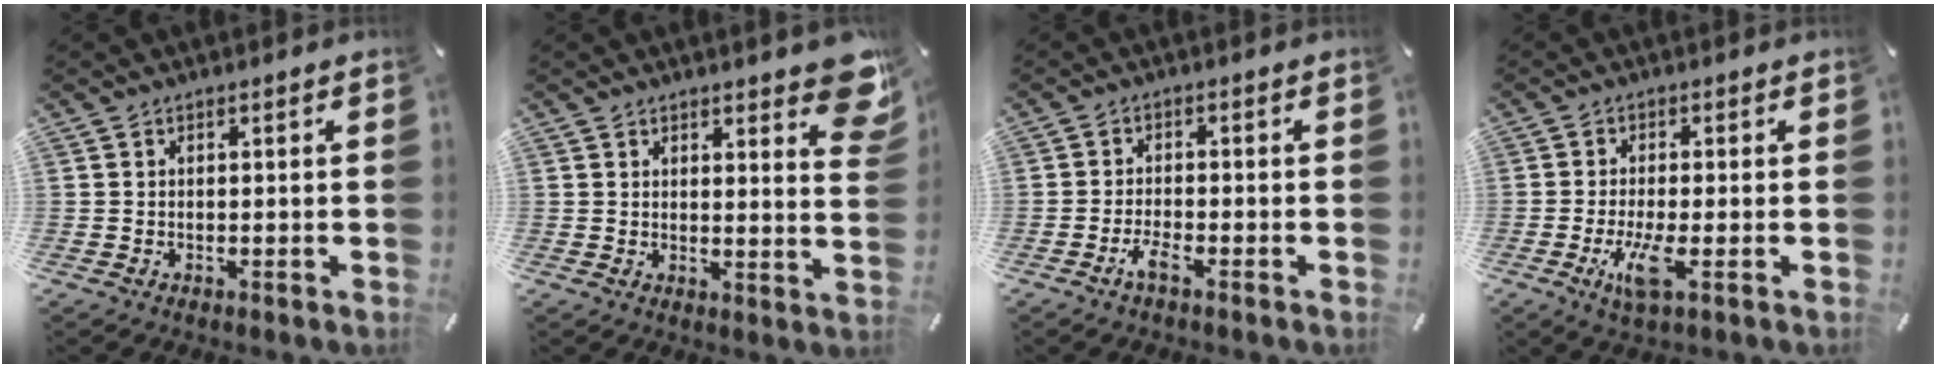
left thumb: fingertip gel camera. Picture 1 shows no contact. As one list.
[{"total": 7.9, "force": [5.6, 2.7, 4.9], "torque": [-0.045, -0.042, 0.092]}, {"total": 3.3, "force": [-2.2, 0.9, 2.3], "torque": [-0.051, 0.004, -0.044]}, {"total": 7.3, "force": [-2.1, 1.9, 6.7], "torque": [-0.138, -0.023, -0.039]}]